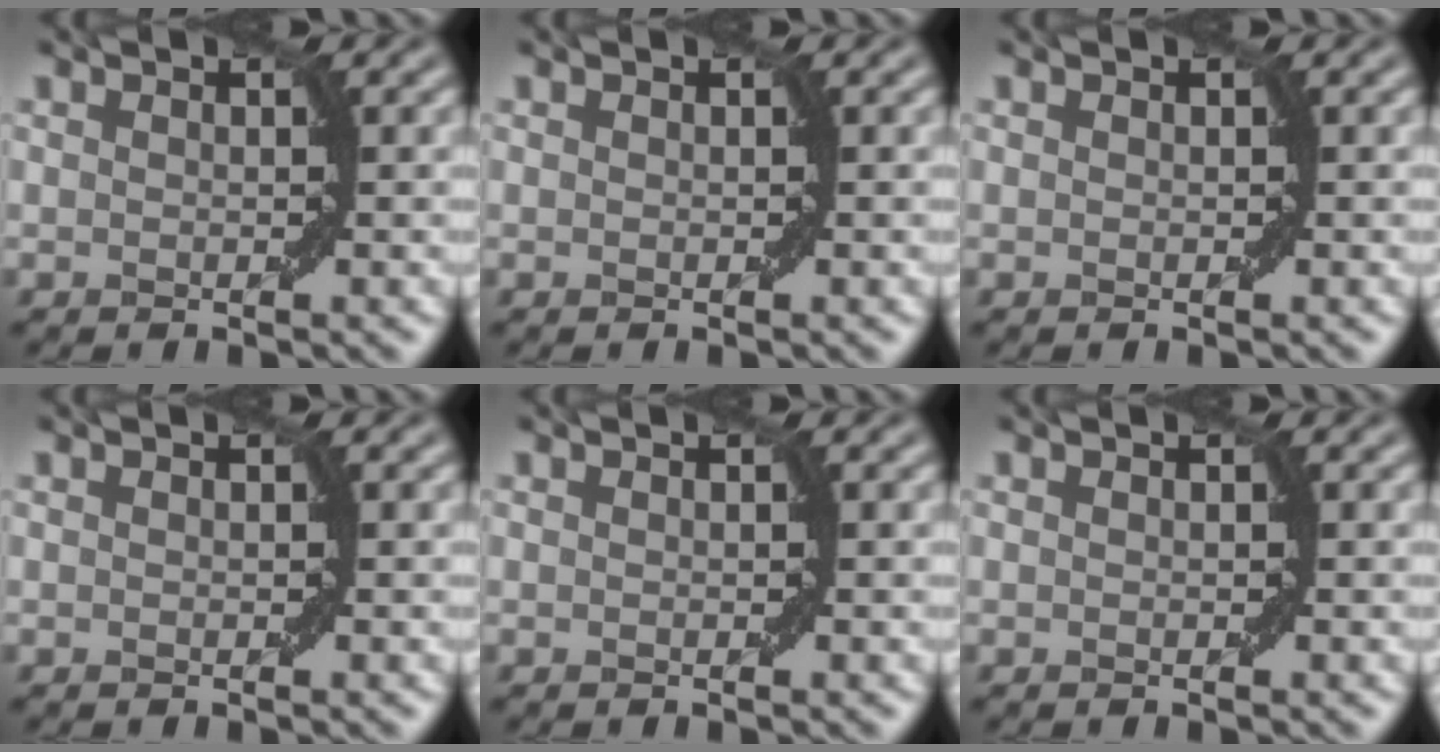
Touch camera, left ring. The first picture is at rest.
{"total": 0.0}
{"total": 0.0}
{"total": 0.0}
{"total": 0.0}
{"total": 0.0}